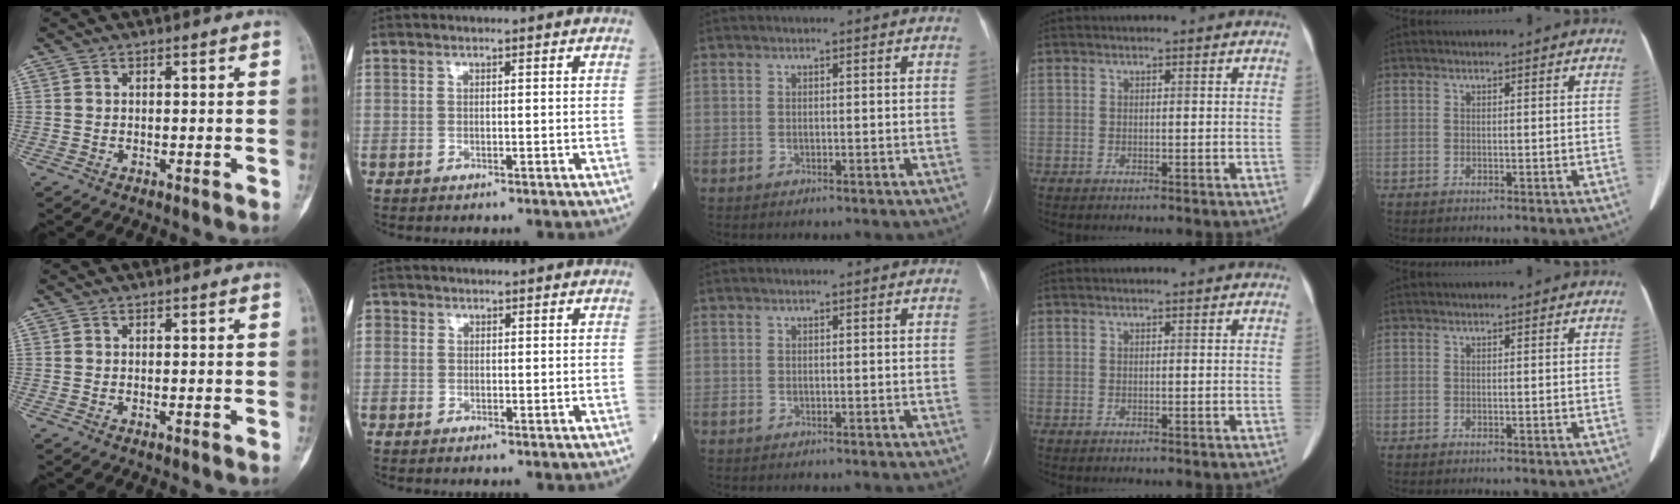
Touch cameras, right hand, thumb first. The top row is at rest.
{"index": {"total": 1.1, "force": [-0.1, 1.1, 0.3], "torque": [-0.003, 0.002, -0.006]}}